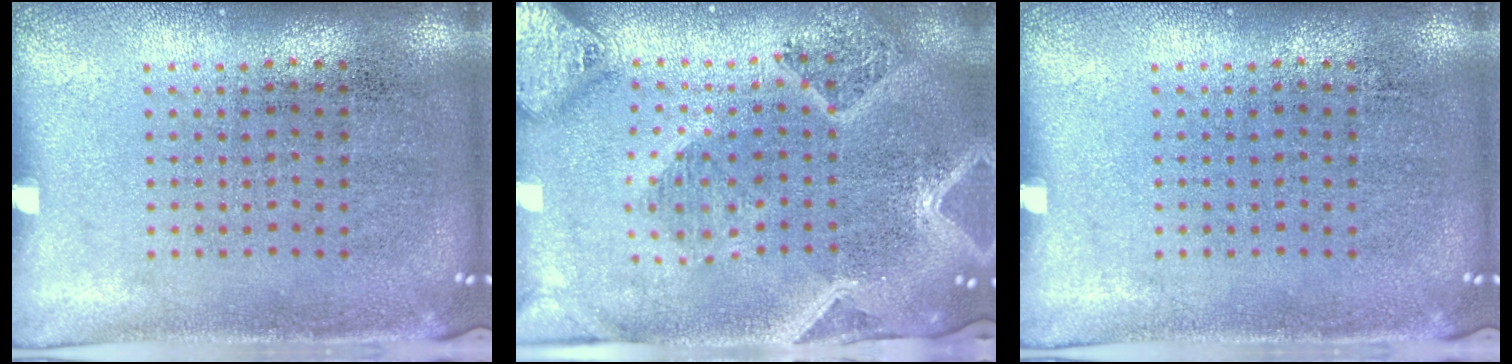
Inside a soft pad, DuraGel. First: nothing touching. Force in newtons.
{"total": 3.3, "press": 2.8, "slide": 1.8}
{"total": 0.0}